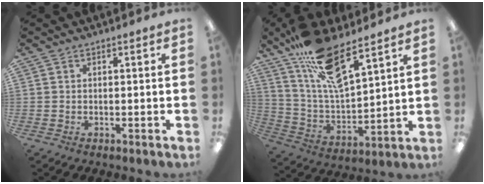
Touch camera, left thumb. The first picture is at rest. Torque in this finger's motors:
{"motor_torque": [0.90, 0.06, 1.49, -1.28, 0.34]}